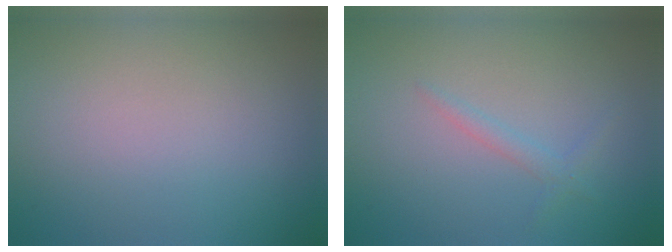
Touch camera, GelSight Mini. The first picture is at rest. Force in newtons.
{"total": 1.1, "press": 1.1, "slide": 0.1}